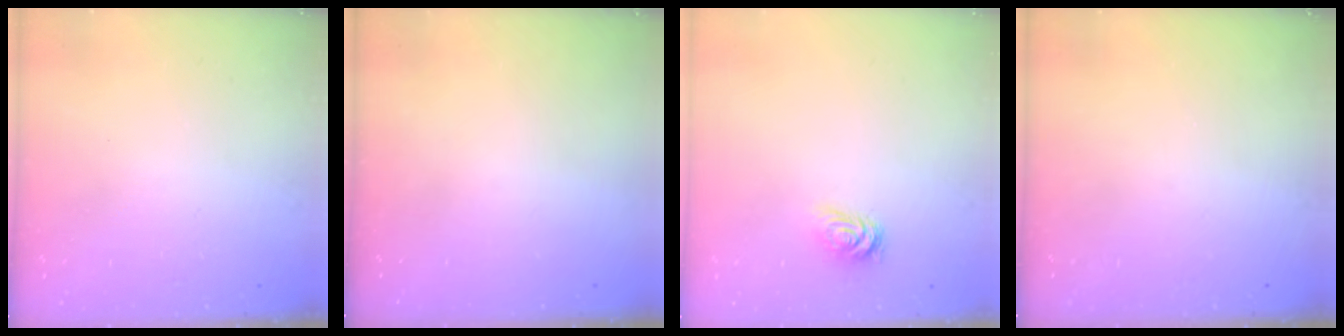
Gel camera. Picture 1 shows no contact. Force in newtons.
{"total": 0.0}
{"total": 3.2, "press": 3.1, "slide": 0.4}
{"total": 0.0}